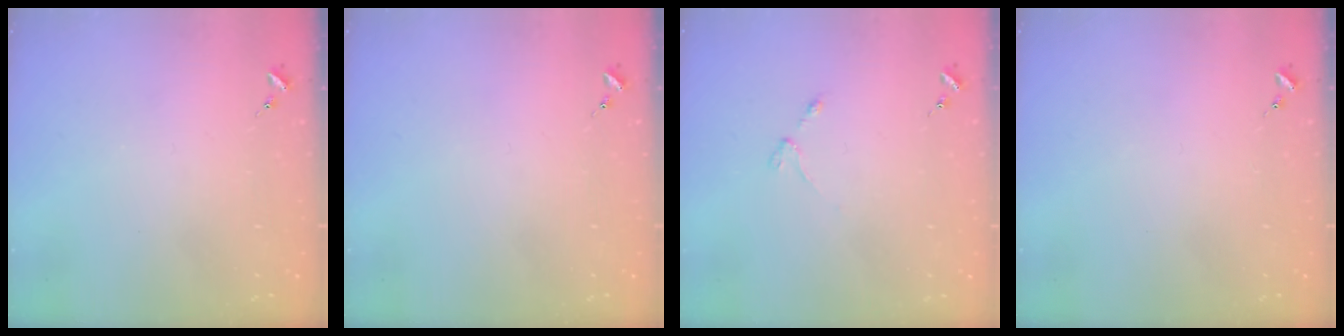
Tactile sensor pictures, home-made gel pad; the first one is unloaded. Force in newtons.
{"total": 0.0}
{"total": 2.9, "press": 2.8, "slide": 0.4}
{"total": 0.0}